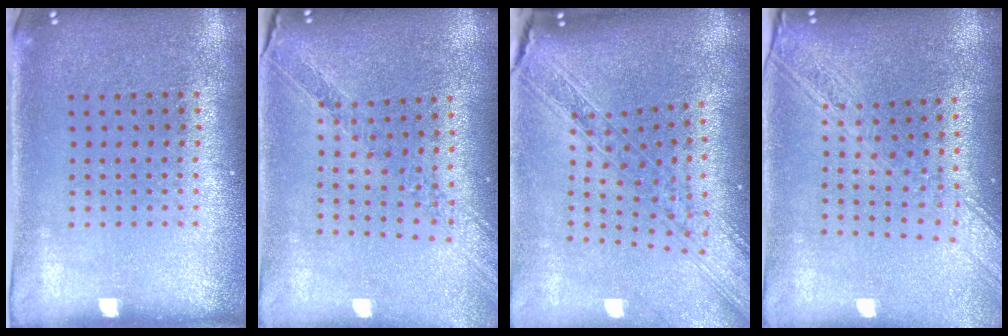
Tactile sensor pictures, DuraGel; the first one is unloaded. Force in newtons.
{"total": 1.1, "press": 1.1, "slide": 0.1}
{"total": 2.3, "press": 1.9, "slide": 1.2}
{"total": 2.2, "press": 1.8, "slide": 1.3}